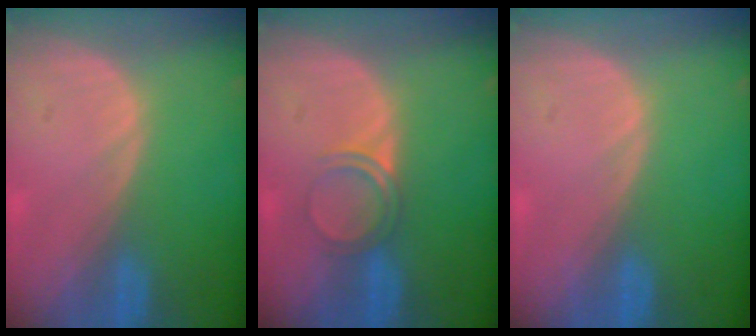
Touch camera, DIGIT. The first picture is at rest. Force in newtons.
{"total": 3.2, "press": 2.9, "slide": 1.2}
{"total": 0.0}